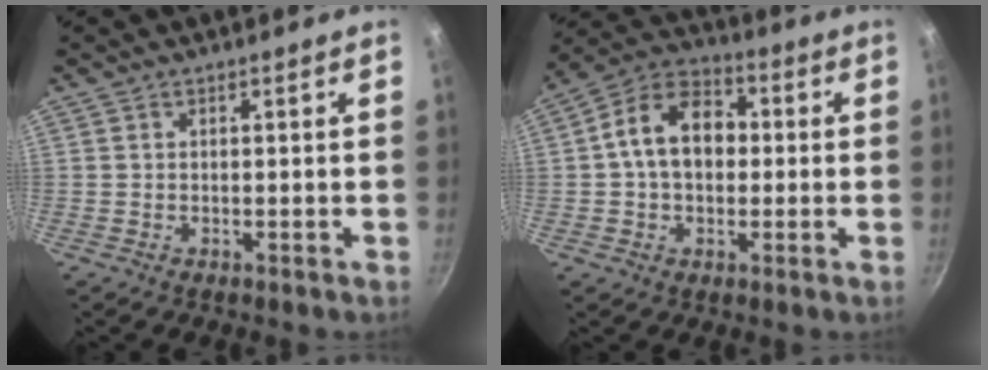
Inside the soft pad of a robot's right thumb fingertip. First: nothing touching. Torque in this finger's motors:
{"motor_torque": [-0.45, 1.28, 1.13, 0.43, 0.09]}